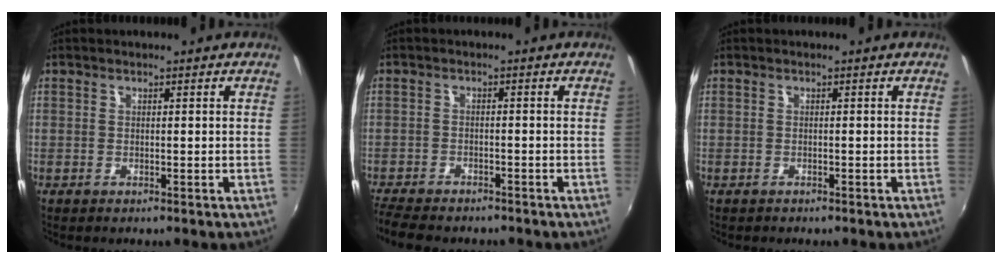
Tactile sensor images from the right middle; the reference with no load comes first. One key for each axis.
{"total": 8.4, "fx": -7.4, "fy": 2.2, "fz": 3.1, "tx": -0.088, "ty": -0.025, "tz": -0.125}
{"total": 0.6, "fx": -0.5, "fy": 0.3, "fz": 0.0, "tx": -0.003, "ty": -0.001, "tz": -0.008}